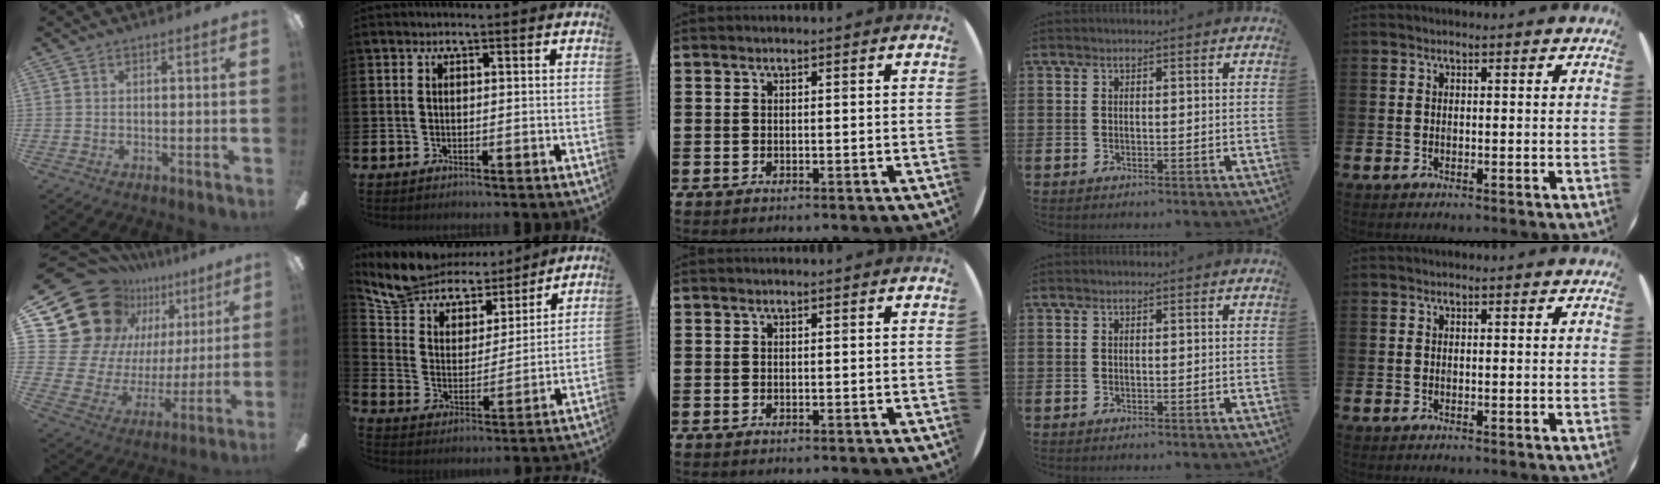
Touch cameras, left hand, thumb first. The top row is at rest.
{"thumb": {"total": 22.7, "force": [12.2, 16.3, 10.0], "torque": [-0.172, -0.083, 0.253]}, "index": {"total": 9.5, "force": [8.7, 3.8, 0.5], "torque": [-0.058, -0.071, 0.156]}}